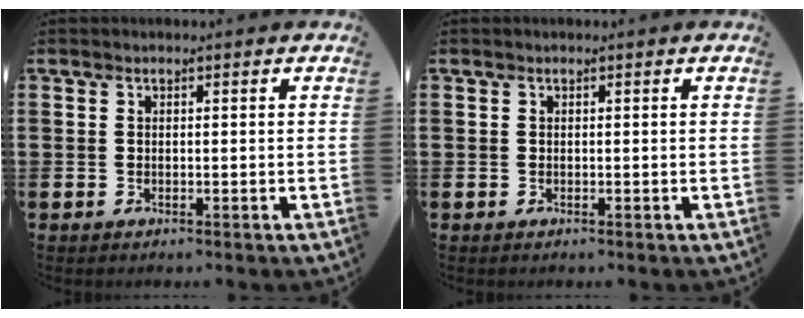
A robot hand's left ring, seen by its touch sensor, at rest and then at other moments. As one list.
[{"total": 0.0}]